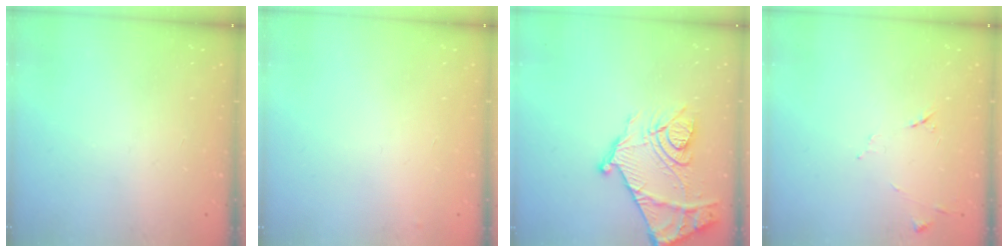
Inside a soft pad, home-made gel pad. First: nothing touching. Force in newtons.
{"total": 3.2, "press": 3.2, "slide": 0.4}
{"total": 17.3, "press": 17.2, "slide": 1.7}
{"total": 7.1, "press": 7.1, "slide": 0.7}